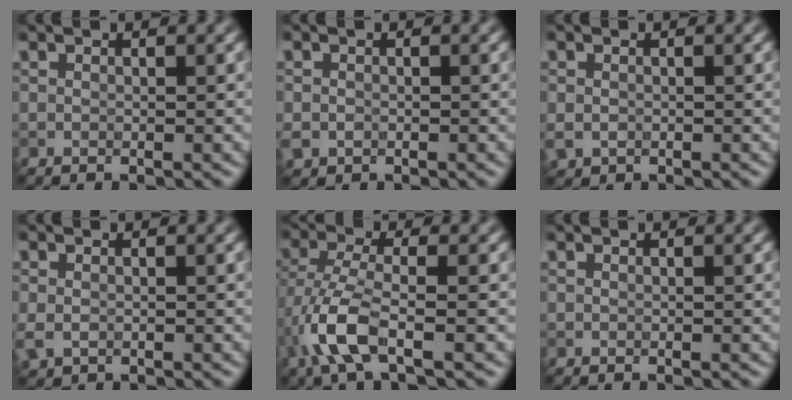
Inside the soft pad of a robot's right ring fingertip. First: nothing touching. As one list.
[{"total": 1.7, "force": [-1.1, -0.6, -1.1], "torque": [-0.011, -0.015, 0.021]}, {"total": 1.3, "force": [-0.7, -0.6, -0.9], "torque": [-0.013, -0.018, 0.026]}, {"total": 1.1, "force": [-0.7, -0.5, -0.6], "torque": [-0.017, -0.017, 0.027]}, {"total": 4.8, "force": [-4.0, 0.1, 2.7], "torque": [-0.105, -0.016, -0.042]}, {"total": 0.0}]